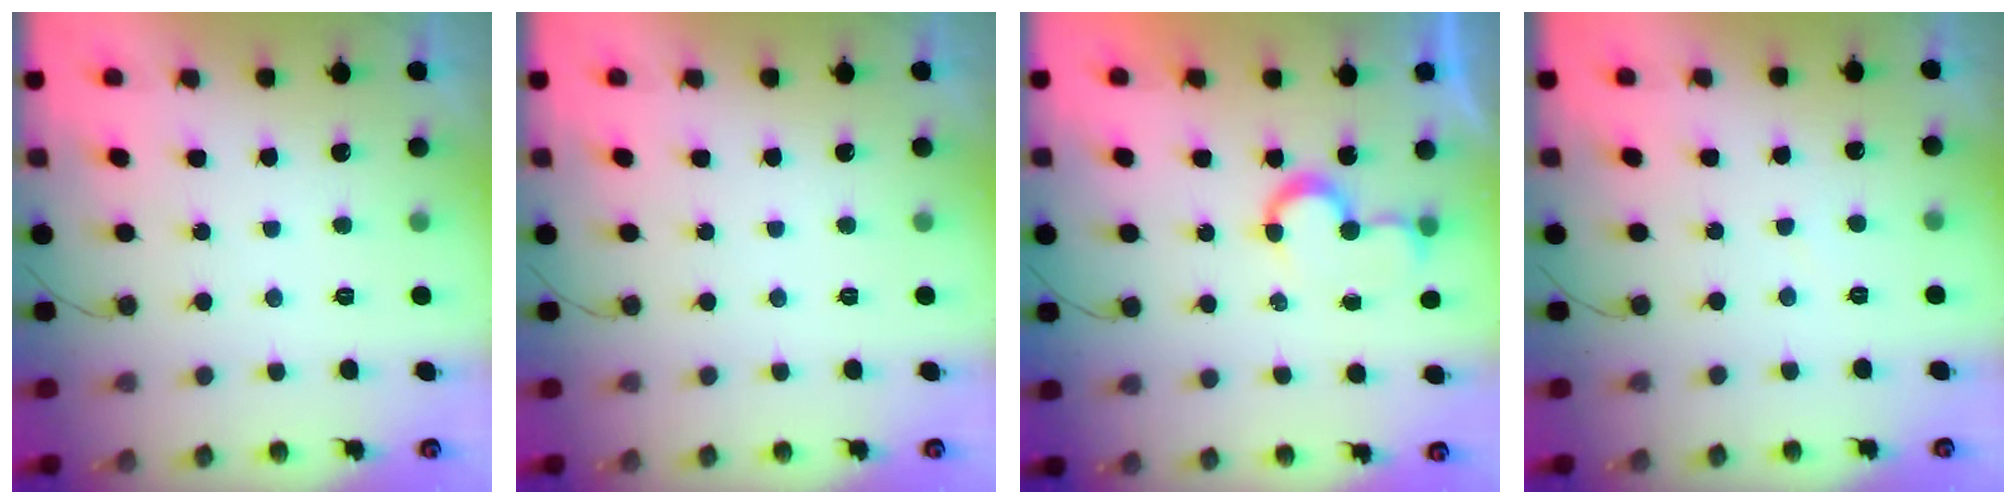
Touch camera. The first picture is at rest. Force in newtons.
{"total": 0.0}
{"total": 6.2, "press": 6.1, "slide": 0.7}
{"total": 2.9, "press": 2.9, "slide": 0.2}